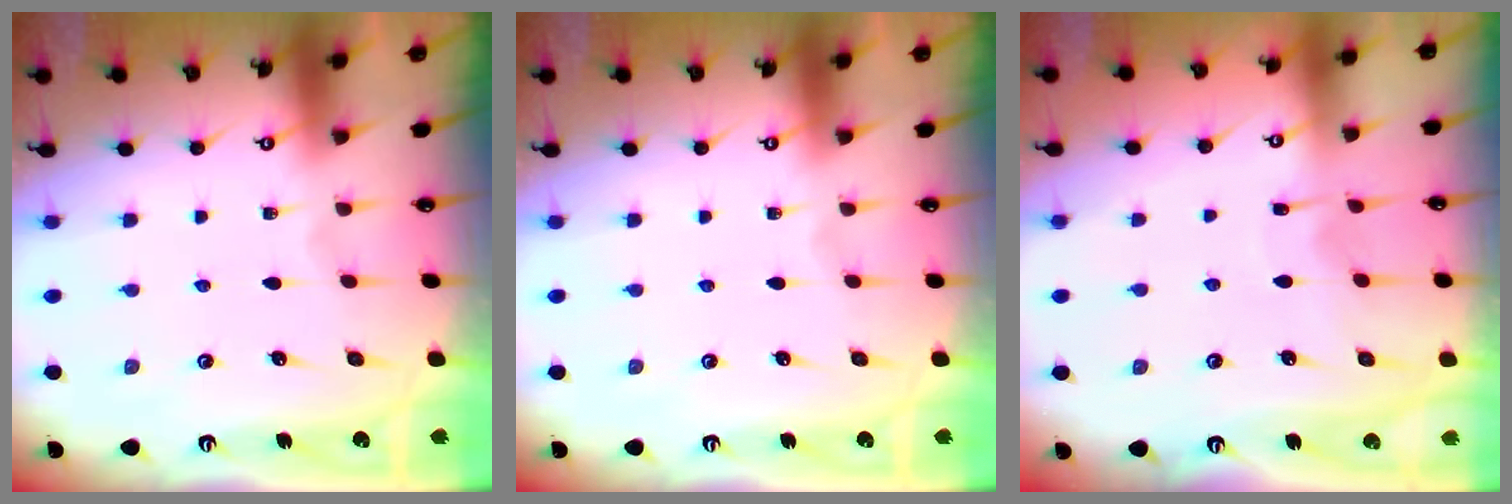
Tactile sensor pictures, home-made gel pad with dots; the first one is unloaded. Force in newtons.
{"total": 0.0}
{"total": 3.8, "press": 3.8, "slide": 0.4}